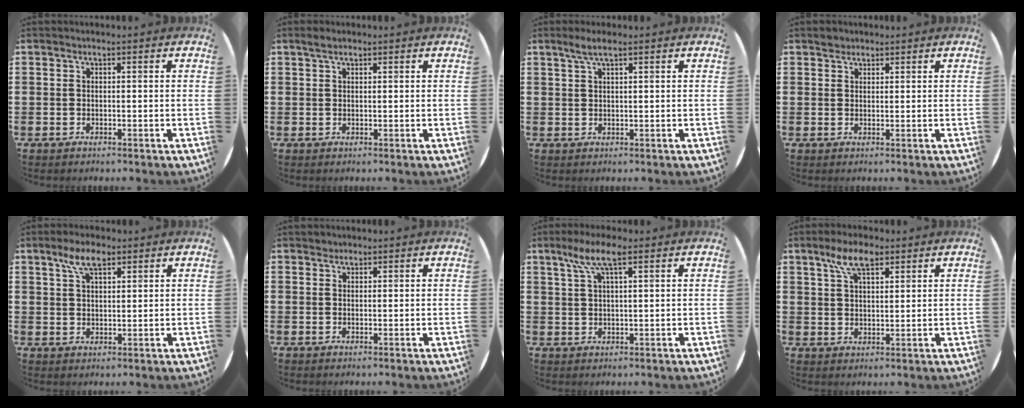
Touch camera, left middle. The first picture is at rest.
{"total": 1.2, "force": [0.9, 0.5, 0.6], "torque": [-0.007, 0.001, 0.015]}
{"total": 2.5, "force": [1.7, 0.2, 1.8], "torque": [-0.037, 0.004, 0.028]}
{"total": 1.4, "force": [1.2, 0.6, 0.0], "torque": [0.006, -0.001, 0.023]}
{"total": 4.9, "force": [3.2, 2.0, 3.2], "torque": [-0.061, 0.005, 0.055]}
{"total": 0.8, "force": [0.7, 0.3, -0.1], "torque": [0.001, 0.003, 0.014]}
{"total": 5.6, "force": [3.2, 1.5, 4.4], "torque": [-0.094, 0.010, 0.055]}
{"total": 6.0, "force": [3.8, 2.5, 3.8], "torque": [-0.077, 0.005, 0.067]}